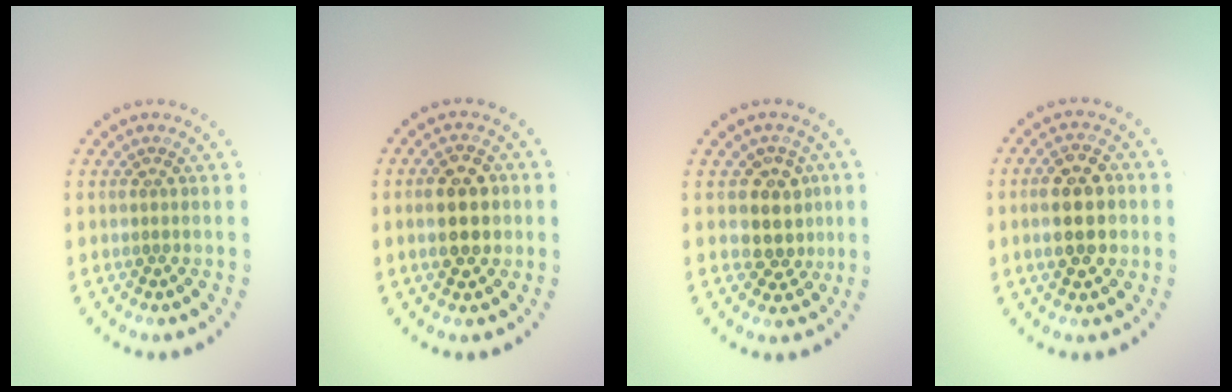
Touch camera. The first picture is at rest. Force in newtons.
{"total": 4.3, "press": 4.3, "slide": 0.4}
{"total": 3.4, "press": 3.0, "slide": 1.5}
{"total": 4.8, "press": 4.8, "slide": 0.3}